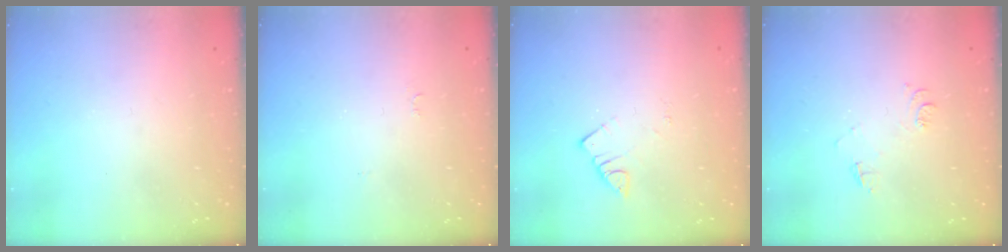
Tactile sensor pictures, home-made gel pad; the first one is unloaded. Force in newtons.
{"total": 4.5, "press": 4.5, "slide": 0.5}
{"total": 3.3, "press": 3.2, "slide": 0.4}
{"total": 7.2, "press": 7.1, "slide": 0.7}